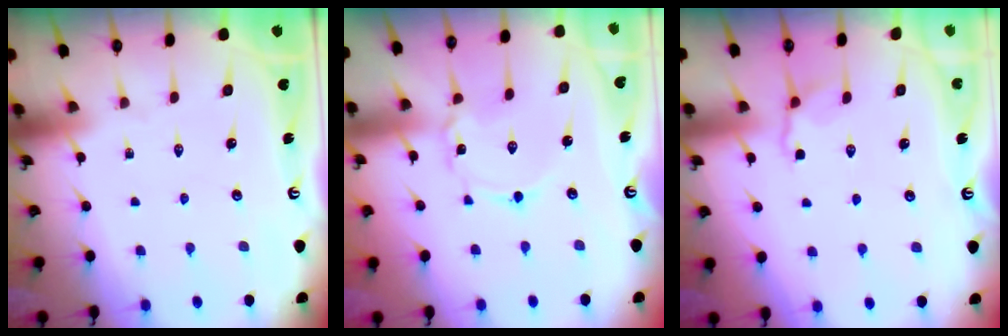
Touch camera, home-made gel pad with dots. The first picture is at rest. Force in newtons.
{"total": 1.7, "press": 1.7, "slide": 0.0}
{"total": 2.5, "press": 1.9, "slide": 1.6}